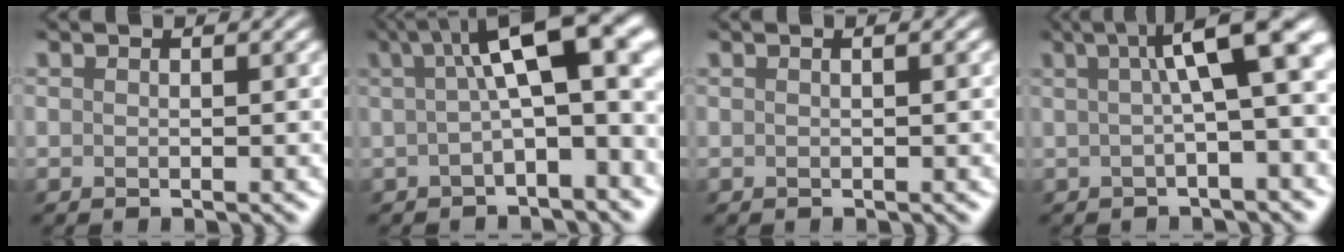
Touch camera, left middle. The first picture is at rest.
{"total": 9.6, "force": [1.9, 3.0, 8.9], "torque": [-0.111, 0.027, 0.021]}
{"total": 1.3, "force": [0.5, 0.6, 1.1], "torque": [-0.002, -0.003, -0.003]}
{"total": 8.7, "force": [1.8, 2.3, 8.2], "torque": [-0.090, 0.026, 0.019]}